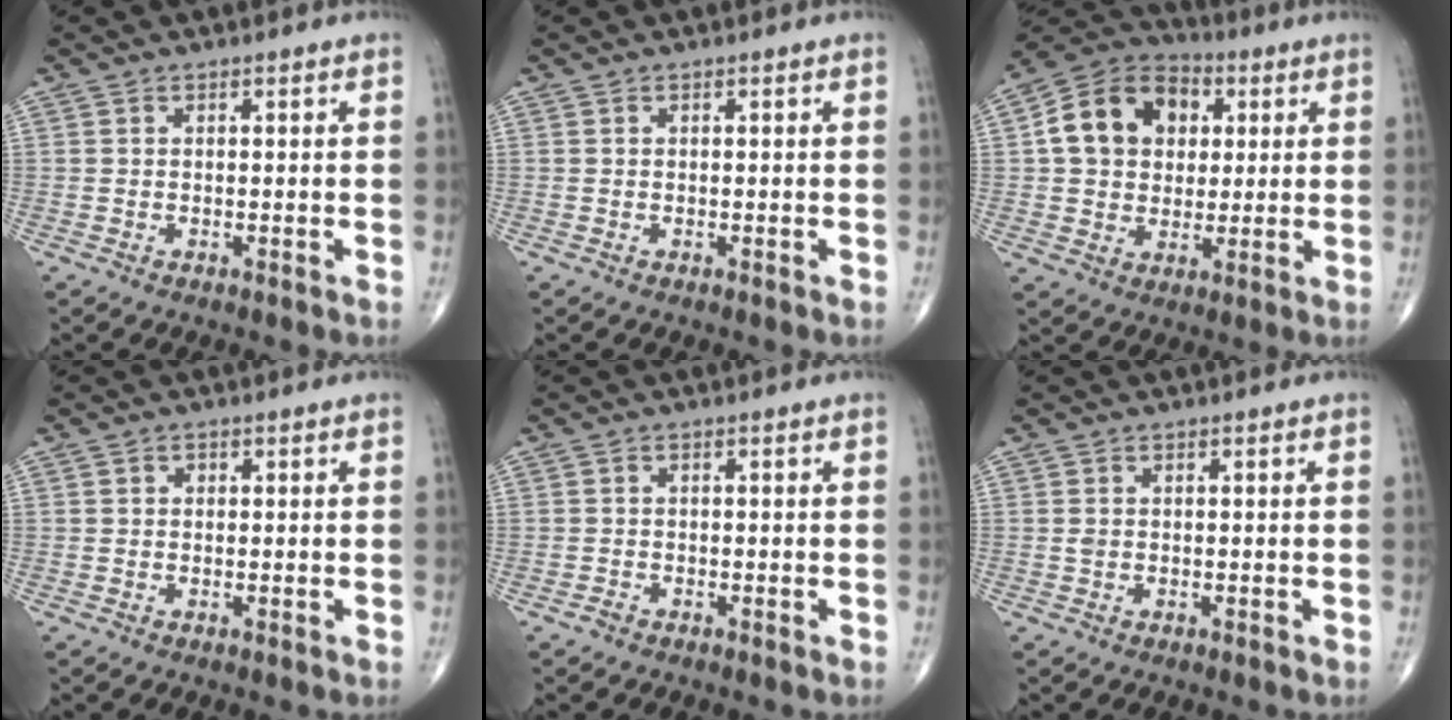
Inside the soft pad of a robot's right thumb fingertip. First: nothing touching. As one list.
[{"total": 0.0}, {"total": 14.9, "force": [3.1, 11.6, 8.8], "torque": [-0.124, 0.010, 0.044]}, {"total": 0.9, "force": [0.2, 0.8, 0.3], "torque": [0.000, 0.002, 0.001]}, {"total": 0.9, "force": [-0.7, 0.6, 0.2], "torque": [-0.005, 0.001, -0.017]}, {"total": 0.8, "force": [0.0, 0.6, 0.5], "torque": [-0.010, 0.000, 0.001]}]